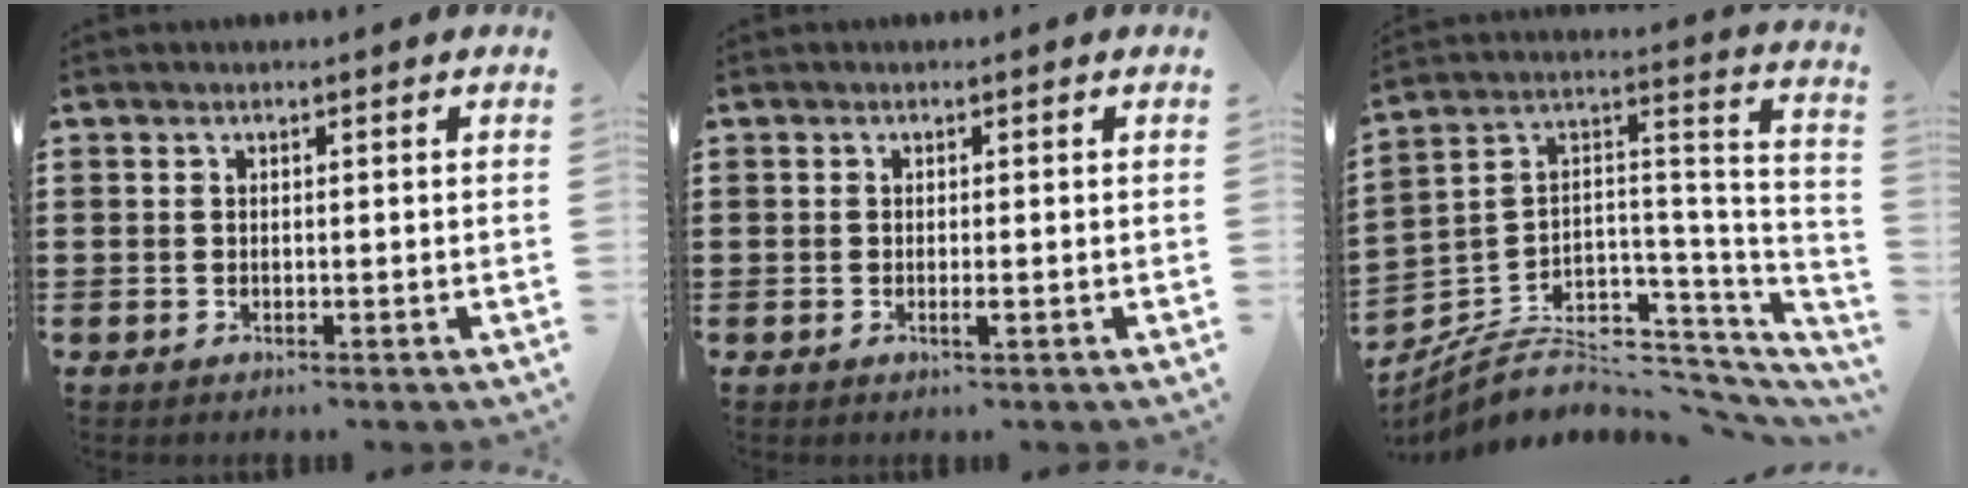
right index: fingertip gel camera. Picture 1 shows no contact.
{"total": 0.9, "force": [-0.3, 0.1, 0.9], "torque": [-0.023, -0.006, -0.008]}
{"total": 6.2, "force": [-3.0, 4.2, 3.4], "torque": [-0.081, -0.013, -0.056]}